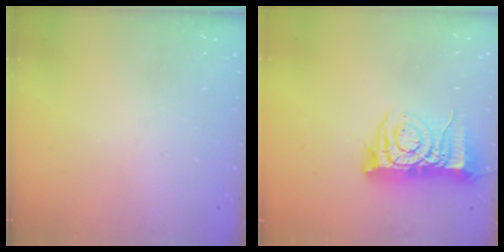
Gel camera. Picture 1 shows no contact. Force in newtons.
{"total": 11.3, "press": 11.2, "slide": 1.4}